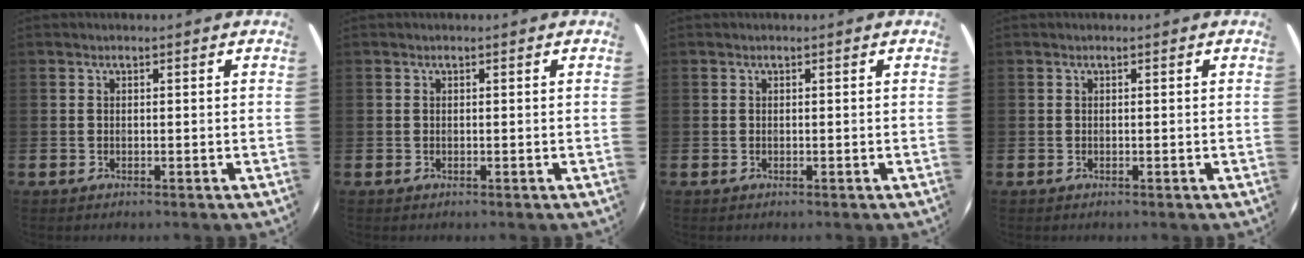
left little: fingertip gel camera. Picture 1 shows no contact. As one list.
[{"total": 0.0}, {"total": 0.0}, {"total": 0.0}]